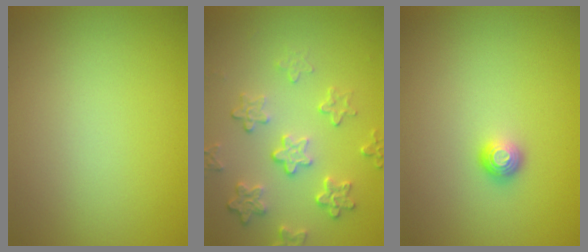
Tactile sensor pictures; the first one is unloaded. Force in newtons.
{"total": 4.5, "press": 3.3, "slide": 3.0}
{"total": 1.0, "press": 0.9, "slide": 0.4}